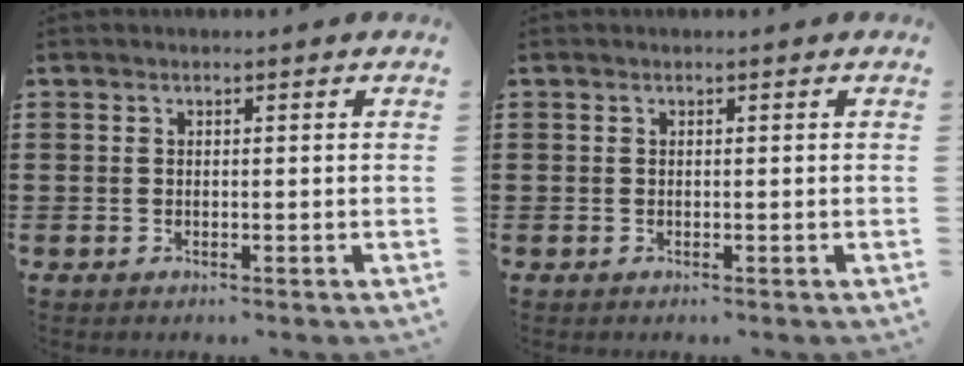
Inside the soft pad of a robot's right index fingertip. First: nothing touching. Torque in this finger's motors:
{"motor_torque": [0.62, 1.52, 0.00, 0.00]}